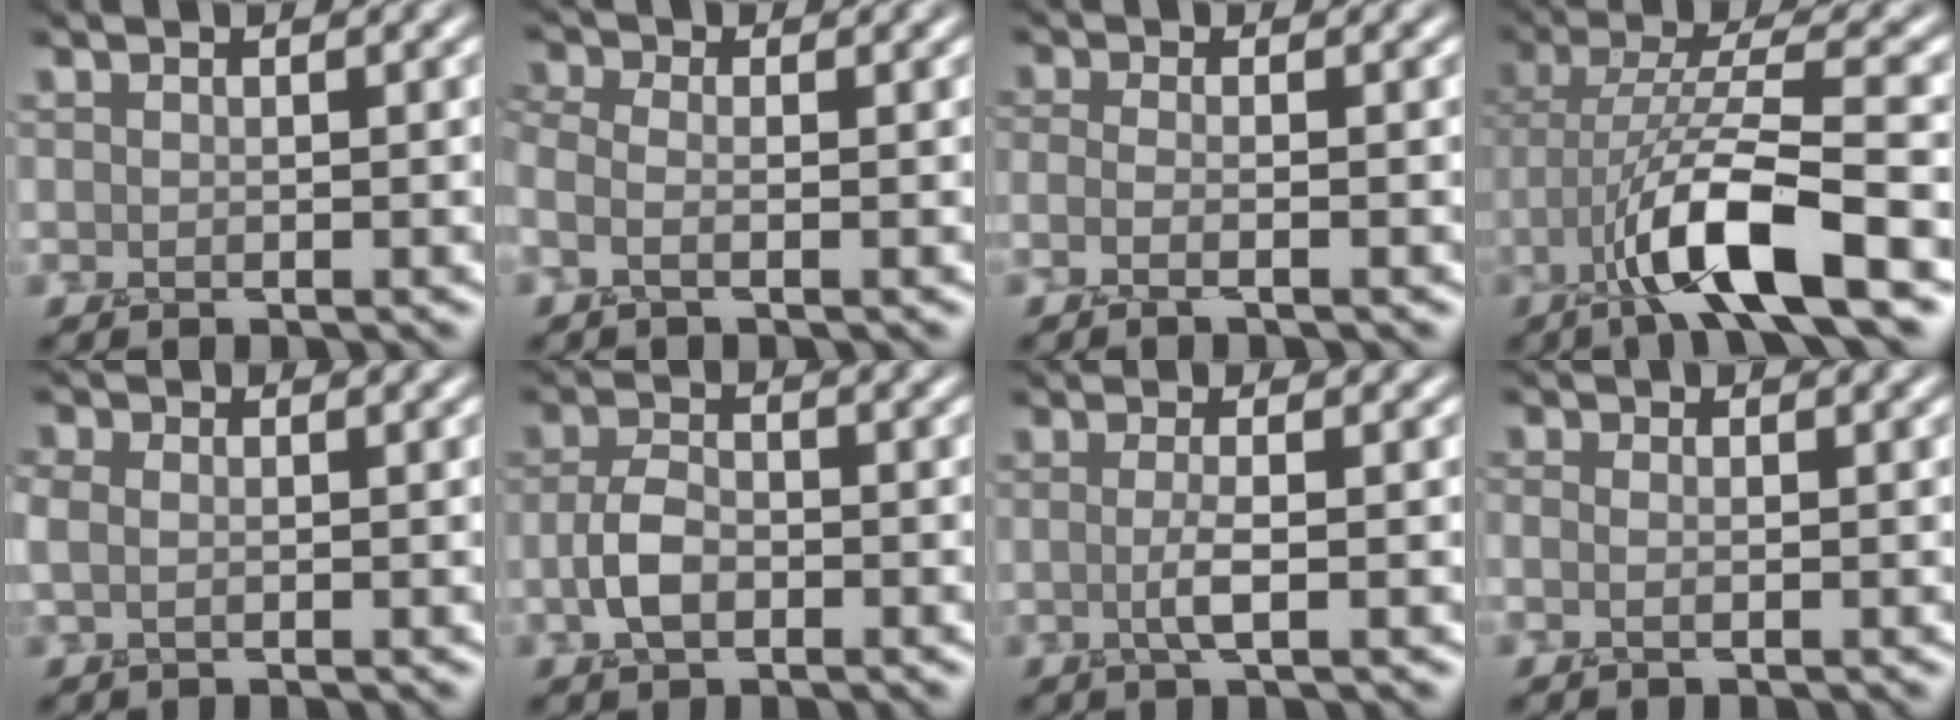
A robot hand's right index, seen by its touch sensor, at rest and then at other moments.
{"total": 2.4, "force": [-0.4, 1.3, 2.0], "torque": [-0.058, 0.003, -0.025]}
{"total": 1.9, "force": [-1.0, 0.5, 1.5], "torque": [-0.033, -0.011, -0.030]}
{"total": 8.8, "force": [-3.5, 2.1, 7.8], "torque": [-0.152, 0.004, -0.067]}
{"total": 1.3, "force": [0.2, 1.0, 0.8], "torque": [-0.018, 0.004, -0.004]}
{"total": 3.0, "force": [-0.8, 1.8, 2.3], "torque": [-0.047, 0.002, -0.020]}
{"total": 2.1, "force": [-0.2, 0.5, 2.0], "torque": [-0.038, -0.003, -0.008]}
{"total": 1.0, "force": [-0.2, 0.4, 0.9], "torque": [-0.021, -0.005, -0.012]}